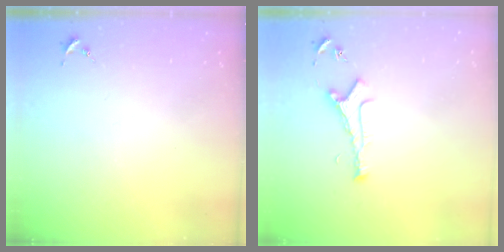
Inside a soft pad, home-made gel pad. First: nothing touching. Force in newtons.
{"total": 5.1, "press": 5.0, "slide": 0.7}